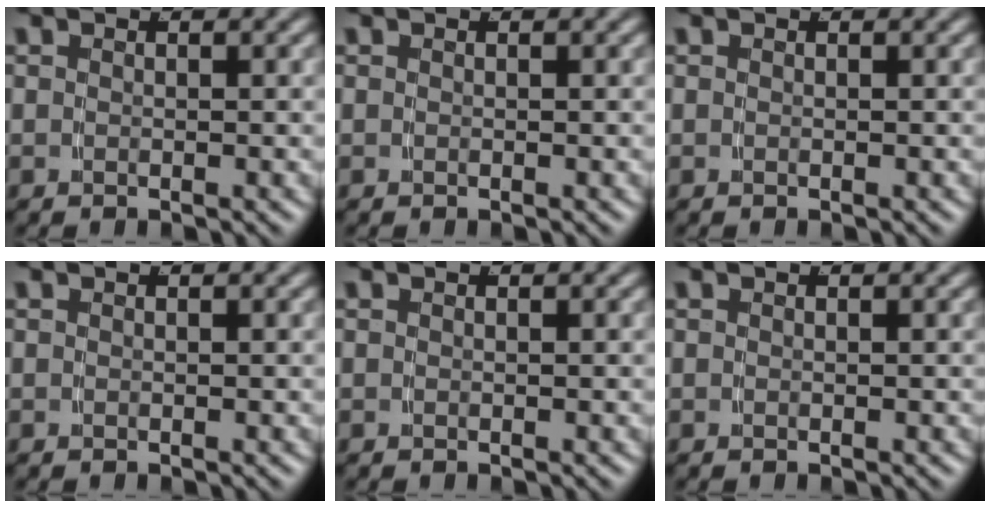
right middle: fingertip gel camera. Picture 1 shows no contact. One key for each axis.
{"total": 0.0}
{"total": 0.0}
{"total": 0.0}
{"total": 0.0}
{"total": 0.0}